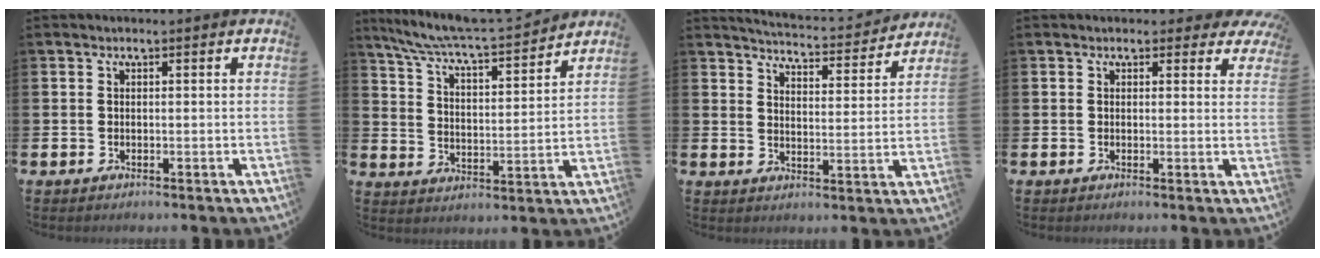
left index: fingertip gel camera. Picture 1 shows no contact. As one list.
[{"total": 7.3, "force": [7.0, 0.0, 2.0], "torque": [-0.071, -0.057, 0.118]}, {"total": 4.7, "force": [4.7, 0.2, 0.5], "torque": [-0.024, -0.041, 0.078]}, {"total": 1.6, "force": [1.2, 0.9, 0.3], "torque": [0.002, 0.002, 0.018]}]